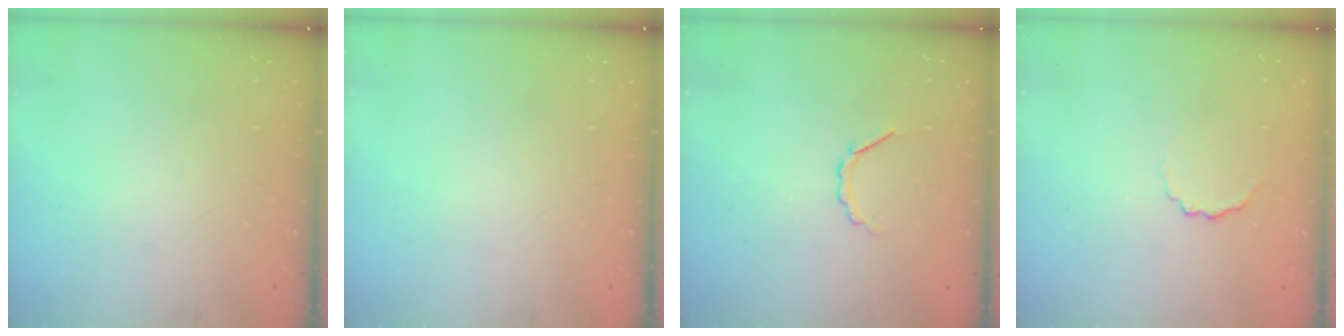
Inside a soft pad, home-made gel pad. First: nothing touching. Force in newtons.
{"total": 0.0}
{"total": 2.9, "press": 2.7, "slide": 1.0}
{"total": 3.7, "press": 3.6, "slide": 0.8}